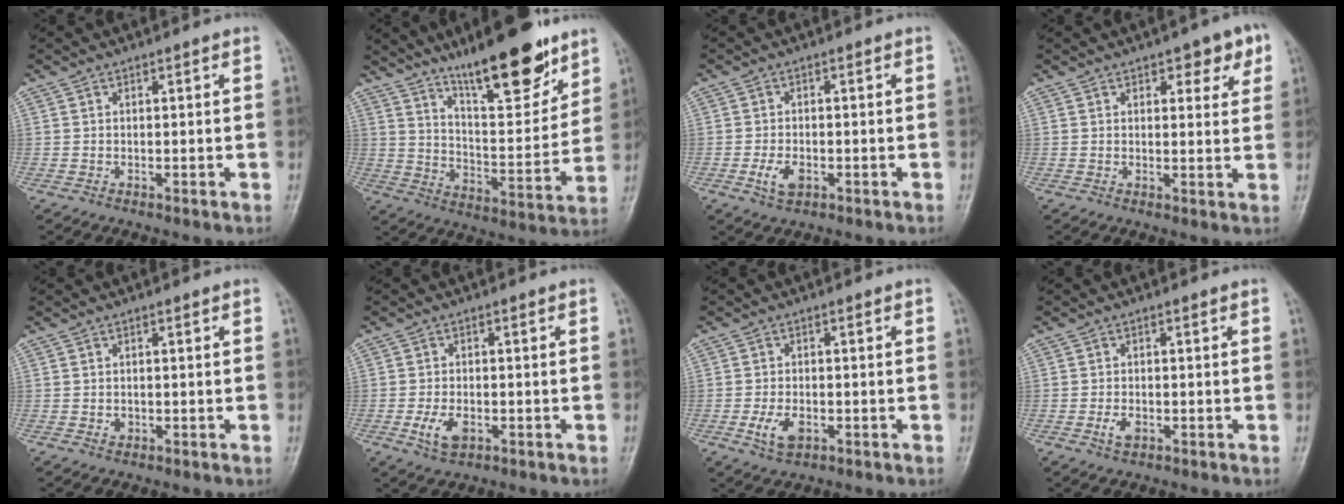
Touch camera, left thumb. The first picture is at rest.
{"total": 18.1, "force": [12.7, 4.9, 11.8], "torque": [-0.147, -0.081, 0.212]}
{"total": 3.8, "force": [-1.3, 2.2, 2.7], "torque": [-0.053, 0.001, -0.022]}
{"total": 6.2, "force": [3.2, 2.9, 4.4], "torque": [-0.026, -0.011, 0.034]}
{"total": 1.0, "force": [-0.2, 0.8, 0.4], "torque": [-0.004, 0.001, -0.002]}
{"total": 4.5, "force": [-1.6, 2.7, 3.3], "torque": [-0.064, -0.001, -0.026]}
{"total": 4.4, "force": [-1.5, 2.6, 3.2], "torque": [-0.063, -0.001, -0.025]}
{"total": 2.3, "force": [-0.9, 1.4, 1.6], "torque": [-0.033, 0.000, -0.016]}